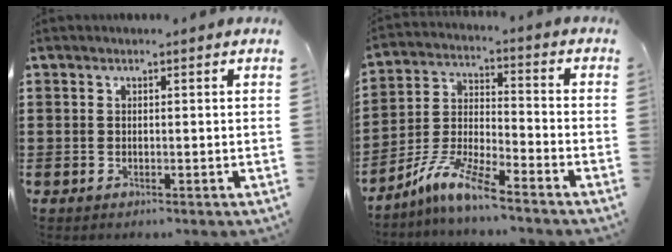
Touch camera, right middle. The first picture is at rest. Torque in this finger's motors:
{"motor_torque": [2.14, 0.00, 0.48, 0.11]}